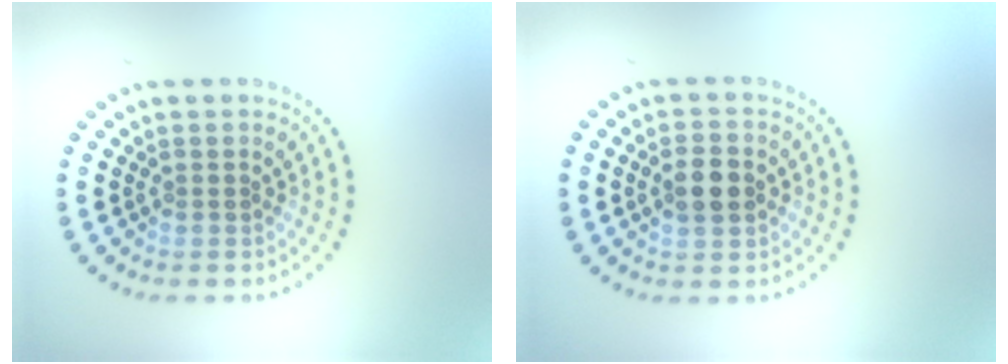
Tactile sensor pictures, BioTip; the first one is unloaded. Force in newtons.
{"total": 3.2, "press": 3.2, "slide": 0.2}